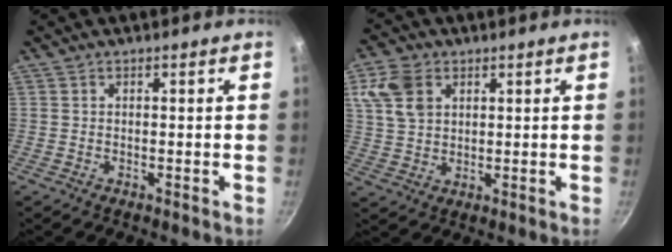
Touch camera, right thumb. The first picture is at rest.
{"total": 8.4, "force": [3.1, 6.1, 4.8], "torque": [-0.081, 0.002, 0.061]}